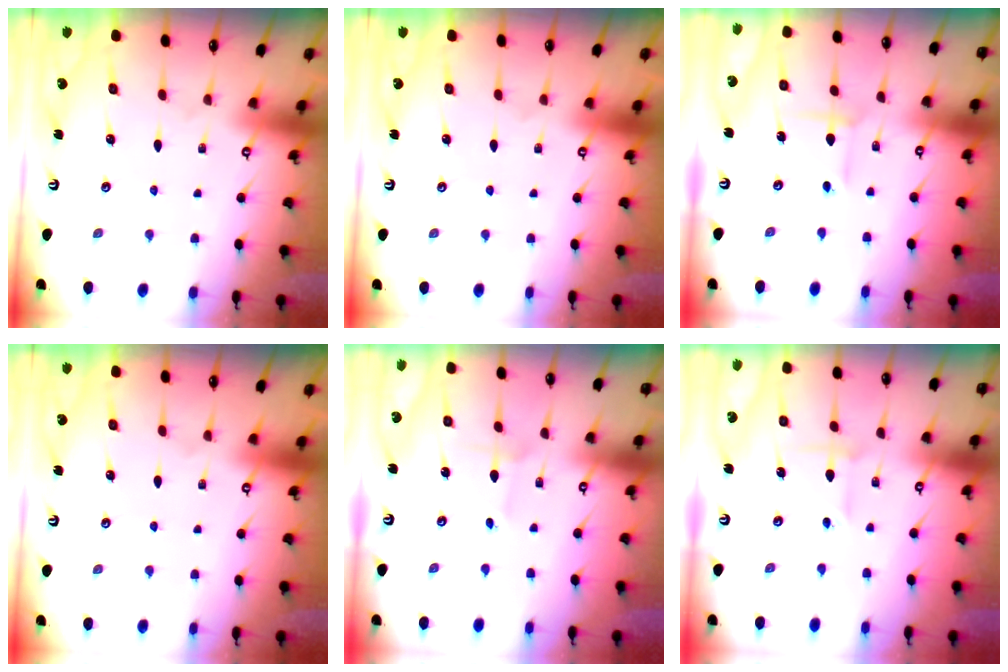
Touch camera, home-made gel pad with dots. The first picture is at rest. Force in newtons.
{"total": 0.0}
{"total": 3.2, "press": 3.2, "slide": 0.4}
{"total": 0.0}
{"total": 1.8, "press": 1.8, "slide": 0.1}
{"total": 3.3, "press": 3.3, "slide": 0.2}